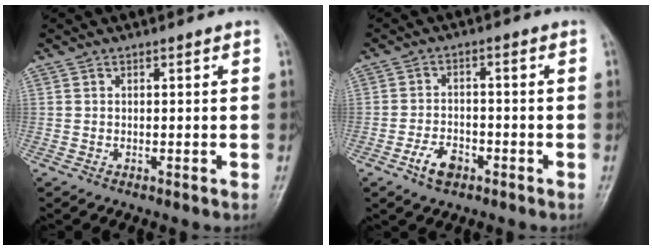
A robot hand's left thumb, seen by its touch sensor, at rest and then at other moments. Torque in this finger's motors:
{"motor_torque": [-0.13, 0.74, 0.57, 0.26, 0.01]}